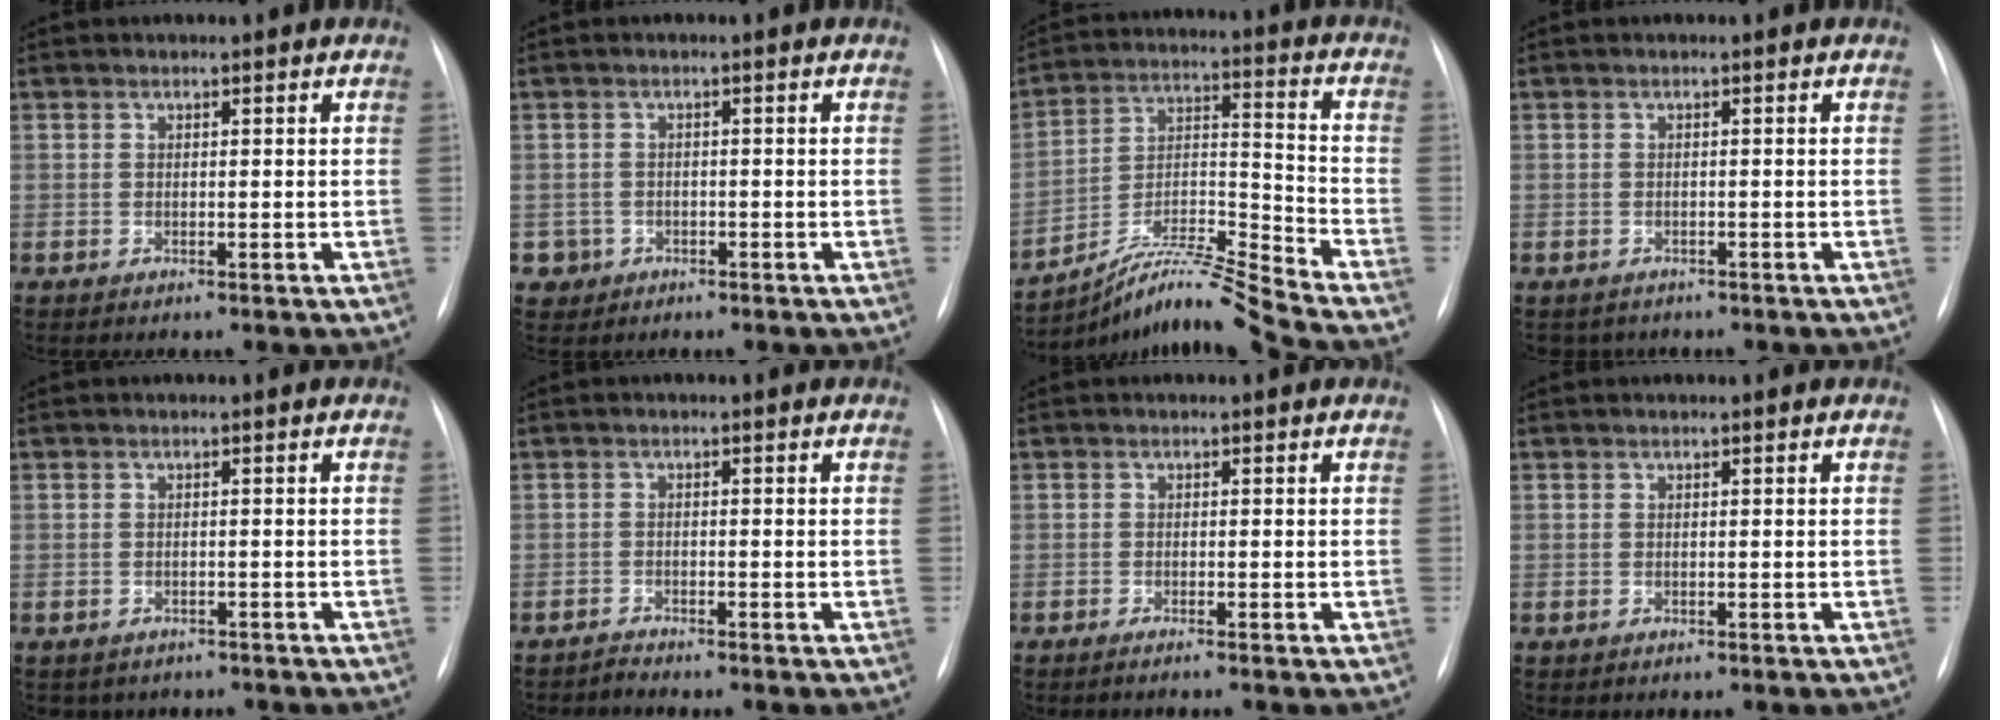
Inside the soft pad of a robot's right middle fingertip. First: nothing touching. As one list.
[{"total": 2.4, "force": [-1.0, 2.2, -0.2], "torque": [0.003, 0.008, -0.014]}, {"total": 12.3, "force": [-11.3, -3.2, 3.7], "torque": [-0.067, 0.016, -0.200]}, {"total": 2.7, "force": [-2.2, 1.5, 0.1], "torque": [-0.005, 0.000, -0.029]}, {"total": 3.9, "force": [-3.2, 2.1, 0.4], "torque": [-0.008, 0.007, -0.035]}, {"total": 1.2, "force": [-1.1, -0.3, -0.4], "torque": [0.004, -0.011, -0.020]}, {"total": 1.2, "force": [-0.9, -0.4, 0.7], "torque": [-0.015, -0.002, -0.014]}, {"total": 0.0}]